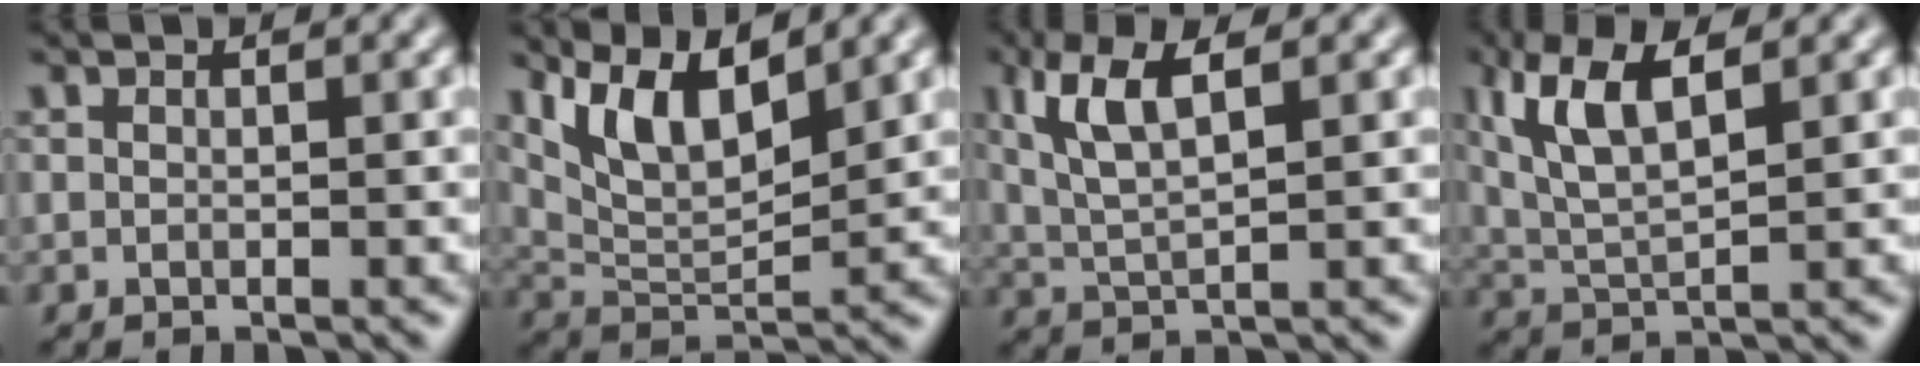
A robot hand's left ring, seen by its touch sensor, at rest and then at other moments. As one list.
[{"total": 7.0, "force": [3.8, 2.8, 5.2], "torque": [-0.100, 0.004, 0.070]}, {"total": 5.4, "force": [1.9, 2.0, 4.6], "torque": [-0.101, 0.012, 0.037]}, {"total": 6.5, "force": [2.4, 2.7, 5.4], "torque": [-0.117, 0.015, 0.044]}]